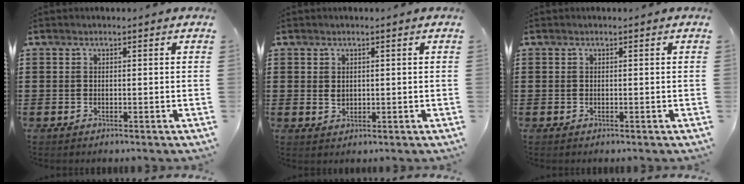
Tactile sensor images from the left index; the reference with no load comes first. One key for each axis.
{"total": 1.4, "fx": 0.3, "fy": 1.1, "fz": 0.8, "tx": -0.019, "ty": 0.008, "tz": 0.004}
{"total": 0.0}